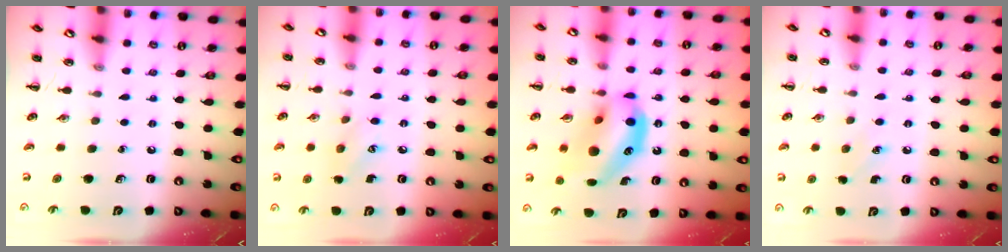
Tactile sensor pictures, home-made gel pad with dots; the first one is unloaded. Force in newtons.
{"total": 5.9, "press": 5.7, "slide": 1.3}
{"total": 15.9, "press": 15.5, "slide": 3.7}
{"total": 4.8, "press": 4.7, "slide": 1.2}